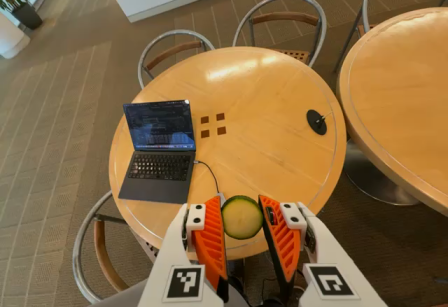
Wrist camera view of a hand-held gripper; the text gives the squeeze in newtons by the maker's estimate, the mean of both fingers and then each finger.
{"total": 7.8, "left": 7.6, "right": 8.0}